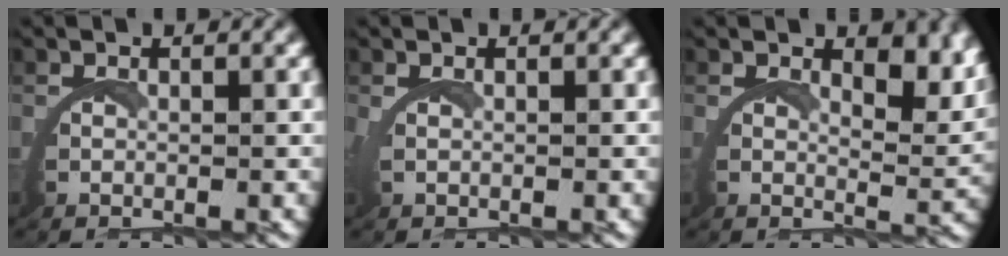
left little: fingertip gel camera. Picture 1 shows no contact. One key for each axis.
{"total": 0.7, "fx": 0.6, "fy": 0.0, "fz": 0.4, "tx": -0.013, "ty": 0.001, "tz": 0.013}
{"total": 4.6, "fx": 3.5, "fy": 0.9, "fz": 2.9, "tx": -0.049, "ty": -0.014, "tz": 0.052}